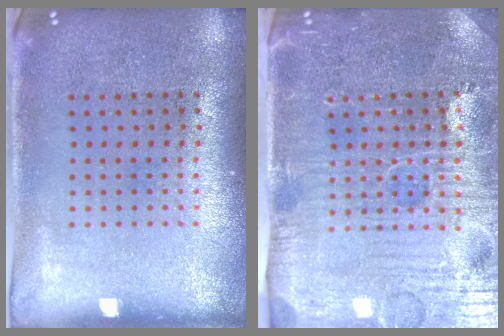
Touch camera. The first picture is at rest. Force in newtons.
{"total": 4.9, "press": 4.4, "slide": 2.0}